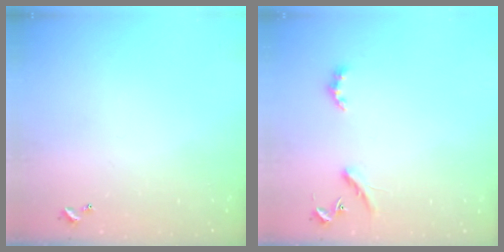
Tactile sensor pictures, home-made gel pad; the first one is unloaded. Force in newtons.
{"total": 3.5, "press": 3.5, "slide": 0.7}